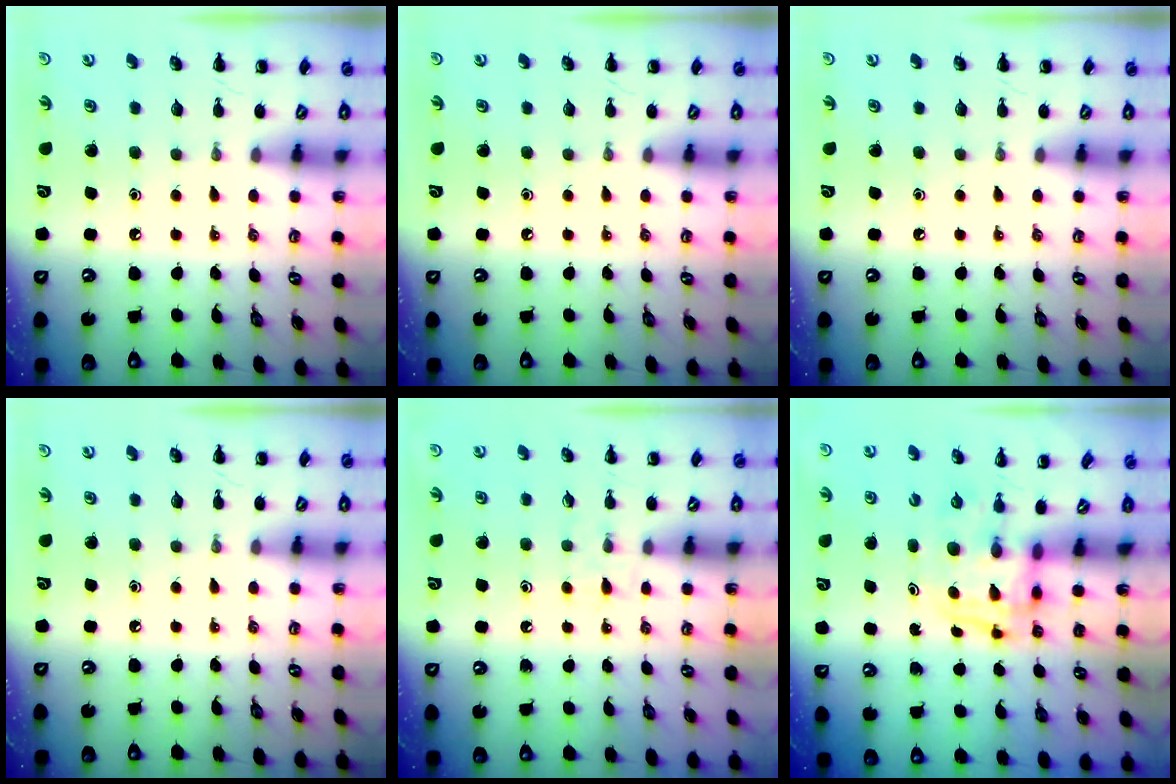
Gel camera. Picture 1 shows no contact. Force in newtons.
{"total": 0.0}
{"total": 0.0}
{"total": 0.0}
{"total": 4.5, "press": 4.1, "slide": 1.8}
{"total": 3.2, "press": 3.1, "slide": 0.6}